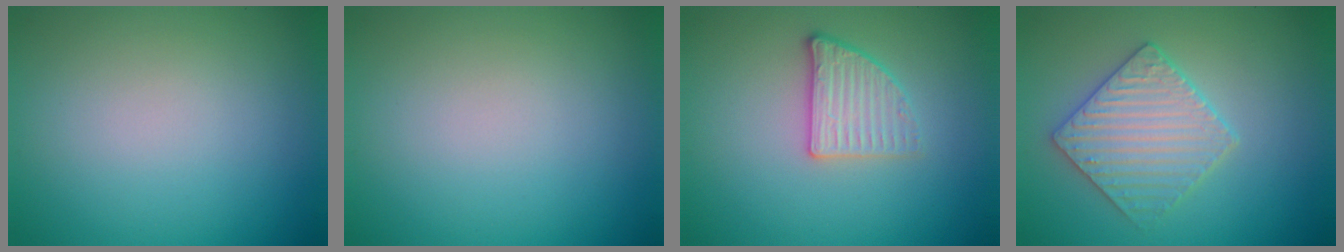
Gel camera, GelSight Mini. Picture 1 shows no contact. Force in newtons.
{"total": 0.0}
{"total": 2.6, "press": 2.4, "slide": 1.0}
{"total": 3.6, "press": 3.5, "slide": 1.1}